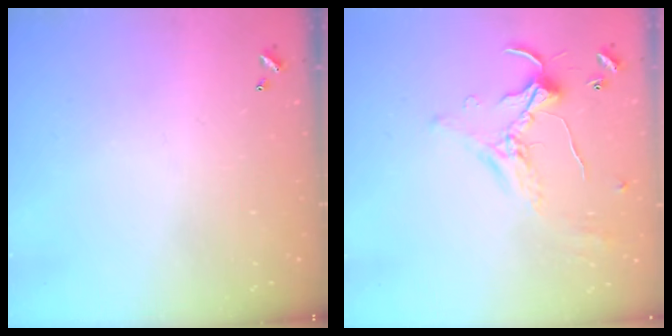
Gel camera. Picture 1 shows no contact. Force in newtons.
{"total": 1.0, "press": 0.5, "slide": 0.8}